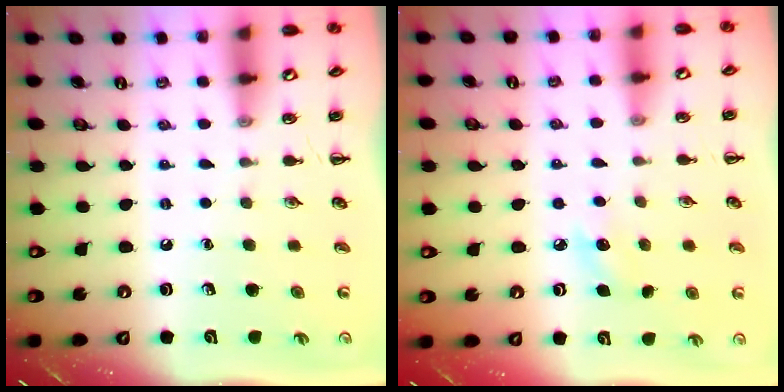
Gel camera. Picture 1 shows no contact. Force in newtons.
{"total": 6.5, "press": 6.3, "slide": 1.7}